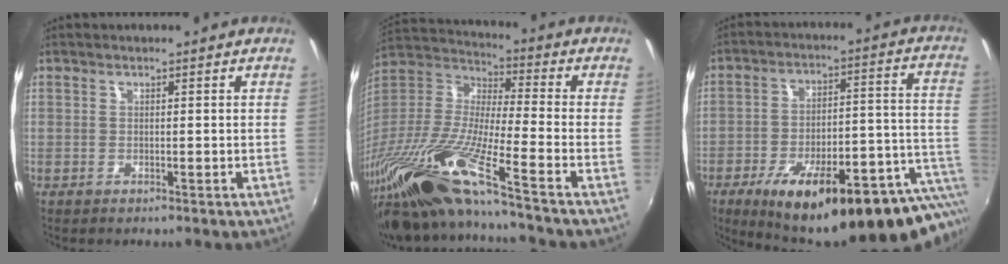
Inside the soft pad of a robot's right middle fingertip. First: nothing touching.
{"total": 20.6, "force": [-14.9, -0.1, 14.3], "torque": [-0.259, -0.056, -0.284]}
{"total": 28.3, "force": [-19.5, 6.8, 19.4], "torque": [-0.262, -0.030, -0.270]}